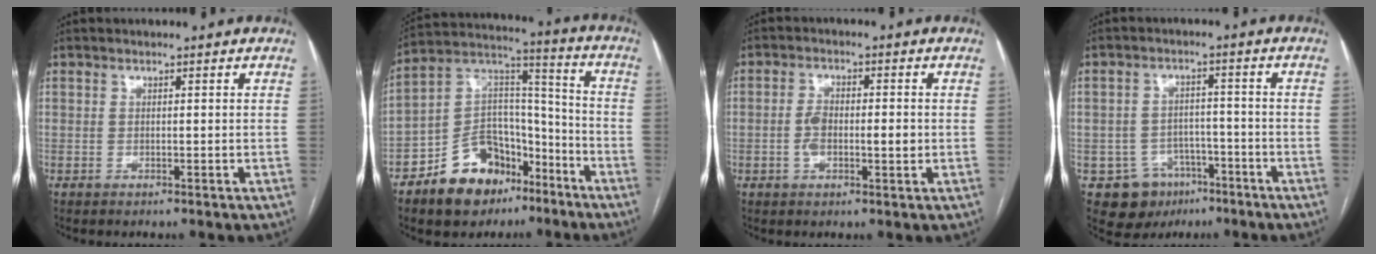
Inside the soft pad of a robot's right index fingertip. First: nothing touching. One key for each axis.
{"total": 15.8, "fx": -9.9, "fy": 9.9, "fz": 7.3, "tx": -0.120, "ty": 0.060, "tz": -0.161}
{"total": 5.3, "fx": -0.7, "fy": 2.2, "fz": 4.7, "tx": -0.092, "ty": 0.010, "tz": -0.011}
{"total": 7.9, "fx": -4.2, "fy": 6.5, "fz": 1.7, "tx": -0.025, "ty": 0.012, "tz": -0.053}